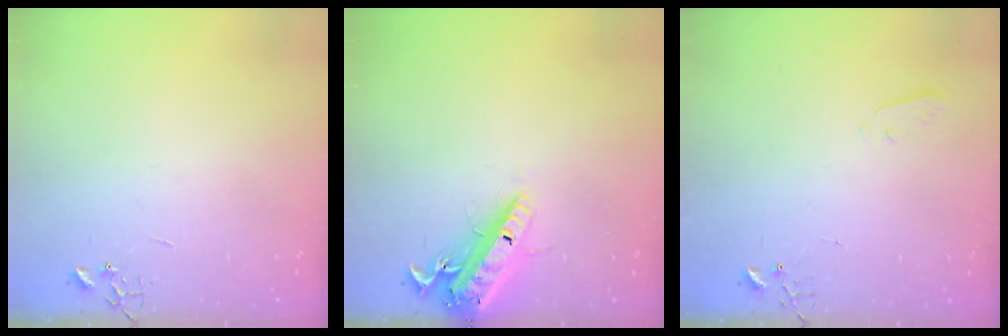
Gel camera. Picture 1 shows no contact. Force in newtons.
{"total": 17.3, "press": 17.0, "slide": 3.4}
{"total": 2.1, "press": 2.0, "slide": 0.4}